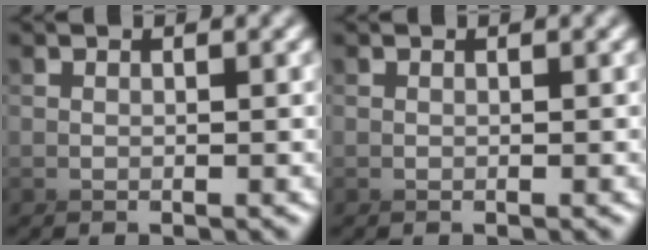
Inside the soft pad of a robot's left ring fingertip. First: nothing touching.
{"total": 0.0}